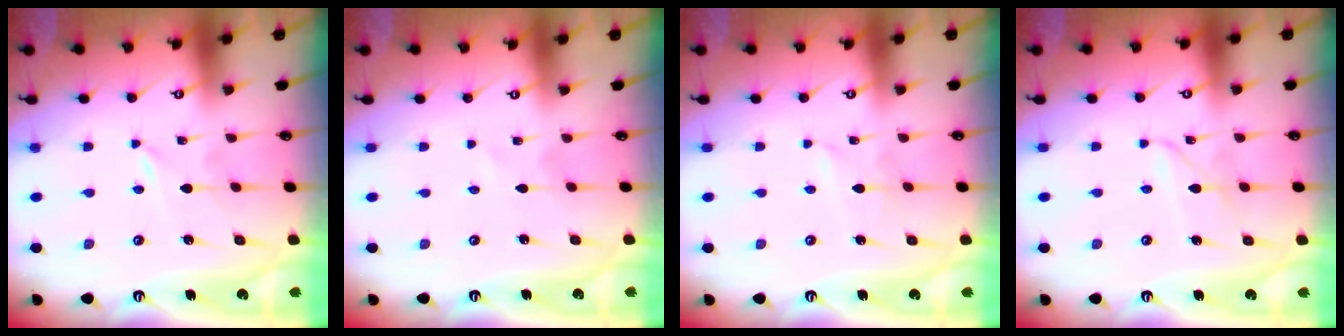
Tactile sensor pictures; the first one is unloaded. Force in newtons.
{"total": 0.0}
{"total": 2.4, "press": 2.4, "slide": 0.4}
{"total": 2.8, "press": 2.8, "slide": 0.3}